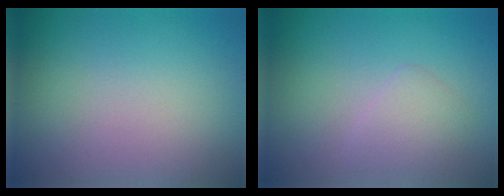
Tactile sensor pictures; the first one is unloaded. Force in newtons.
{"total": 1.7, "press": 1.7, "slide": 0.2}